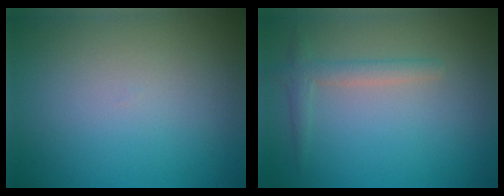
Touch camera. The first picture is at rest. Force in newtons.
{"total": 1.9, "press": 1.9, "slide": 0.0}